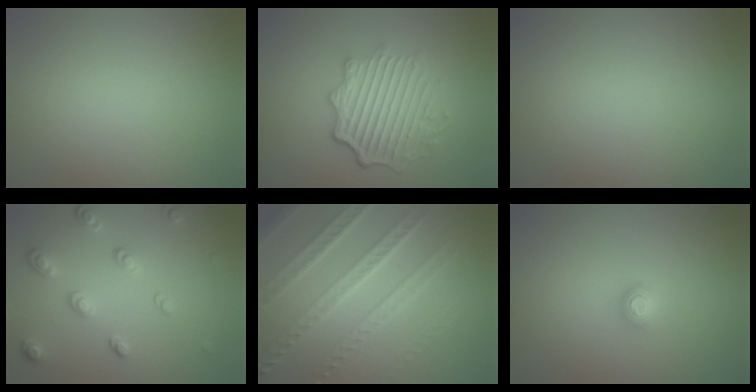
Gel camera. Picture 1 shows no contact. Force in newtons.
{"total": 6.0, "press": 4.5, "slide": 4.0}
{"total": 0.0}
{"total": 3.4, "press": 2.5, "slide": 2.3}
{"total": 7.6, "press": 5.3, "slide": 5.5}
{"total": 1.2, "press": 1.2, "slide": 0.1}